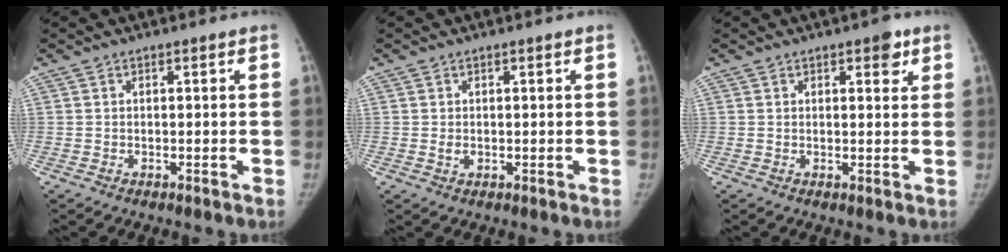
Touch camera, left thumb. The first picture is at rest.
{"total": 1.4, "force": [0.2, 0.9, 1.0], "torque": [-0.014, -0.001, 0.007]}
{"total": 3.1, "force": [1.8, 1.4, 2.2], "torque": [-0.014, -0.006, 0.020]}